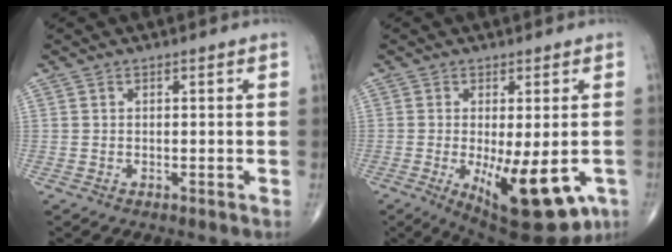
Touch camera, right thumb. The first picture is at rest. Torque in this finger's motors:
{"motor_torque": [1.51, 1.82, 0.67, 0.29, 0.38]}